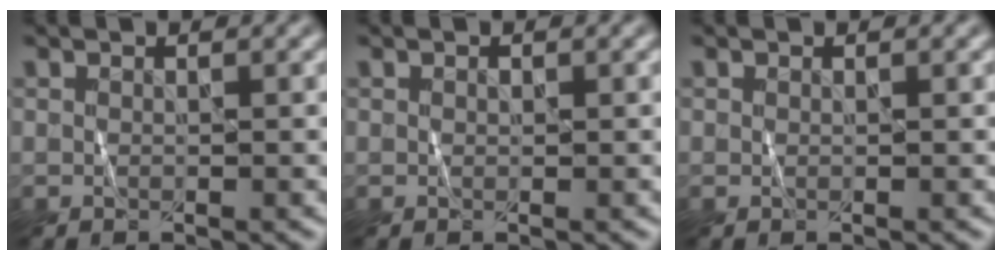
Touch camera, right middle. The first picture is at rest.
{"total": 0.0}
{"total": 0.0}